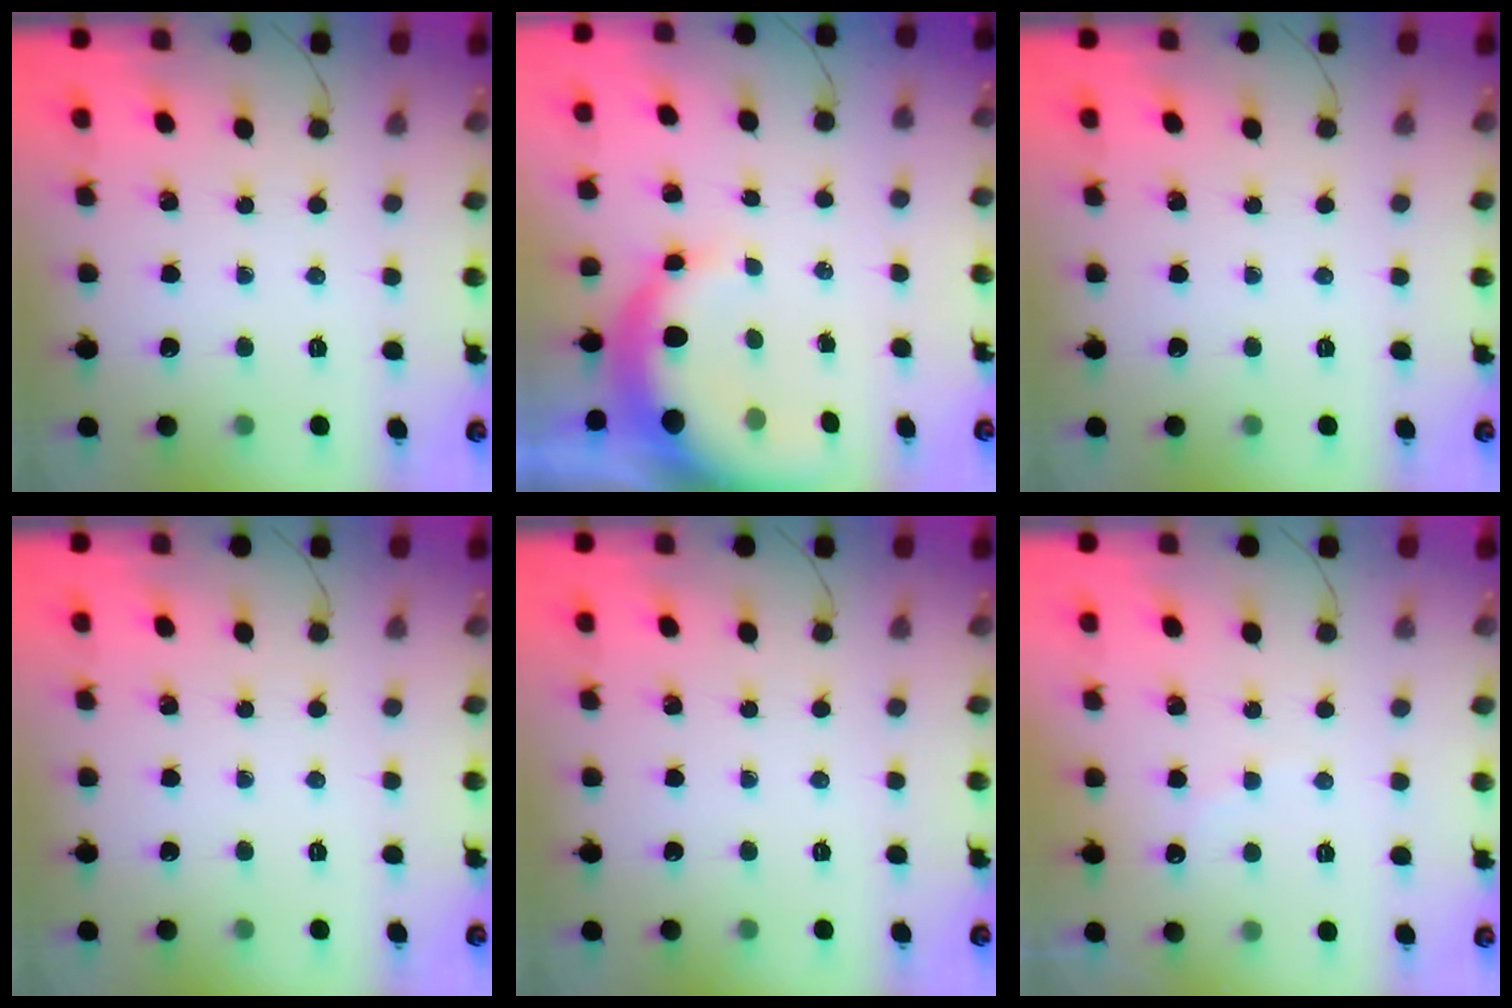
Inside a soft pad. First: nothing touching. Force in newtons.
{"total": 8.4, "press": 8.2, "slide": 1.4}
{"total": 0.0}
{"total": 0.0}
{"total": 0.0}
{"total": 5.3, "press": 5.2, "slide": 1.0}